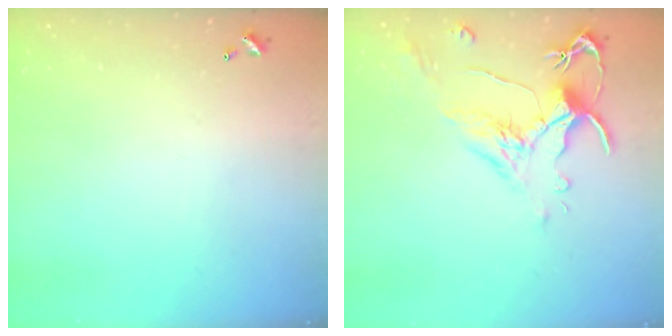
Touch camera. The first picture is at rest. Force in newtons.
{"total": 1.6, "press": 1.1, "slide": 1.1}